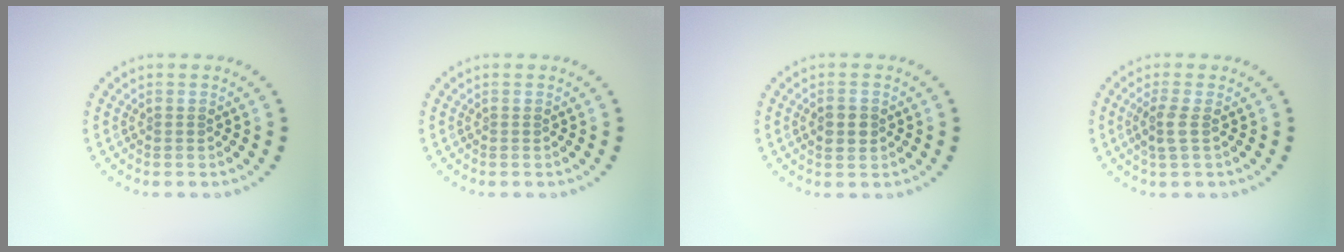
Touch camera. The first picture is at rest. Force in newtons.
{"total": 0.0}
{"total": 2.3, "press": 2.3, "slide": 0.1}
{"total": 1.7, "press": 1.4, "slide": 0.9}